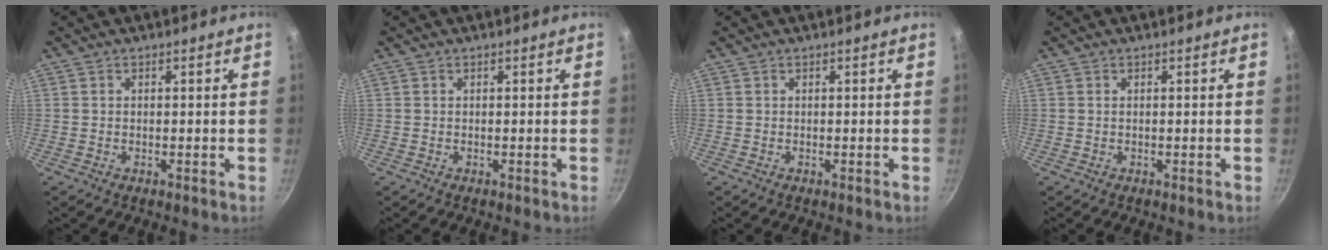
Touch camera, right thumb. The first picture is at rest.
{"total": 0.0}
{"total": 0.0}
{"total": 0.0}